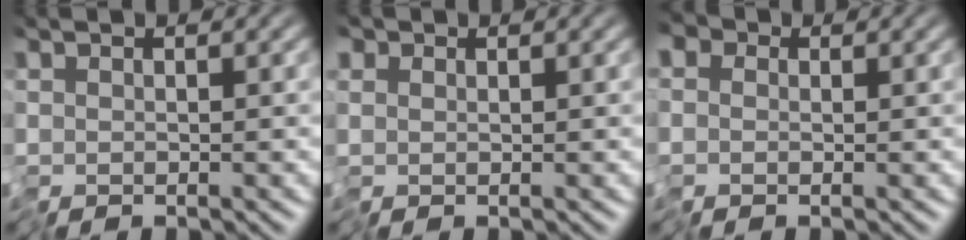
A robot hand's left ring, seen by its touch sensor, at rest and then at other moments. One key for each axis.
{"total": 0.7, "fx": -0.2, "fy": 0.6, "fz": -0.2, "tx": 0.004, "ty": 0.000, "tz": -0.006}
{"total": 4.5, "fx": 0.6, "fy": 3.8, "fz": 2.2, "tx": -0.046, "ty": 0.013, "tz": -0.006}